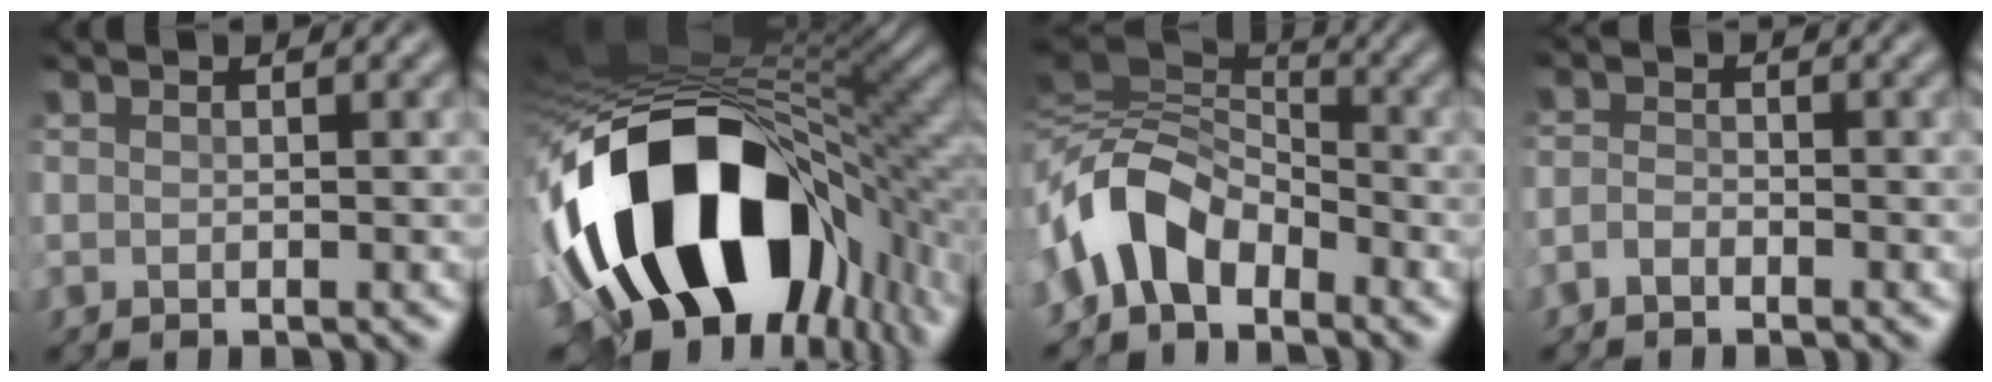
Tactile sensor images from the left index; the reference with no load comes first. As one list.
[{"total": 18.4, "force": [-5.3, 10.4, 14.2], "torque": [-0.265, -0.032, -0.061]}, {"total": 6.7, "force": [-2.6, 4.0, 4.7], "torque": [-0.090, 0.011, -0.061]}, {"total": 1.2, "force": [-1.0, 0.4, 0.5], "torque": [-0.013, 0.006, -0.025]}]